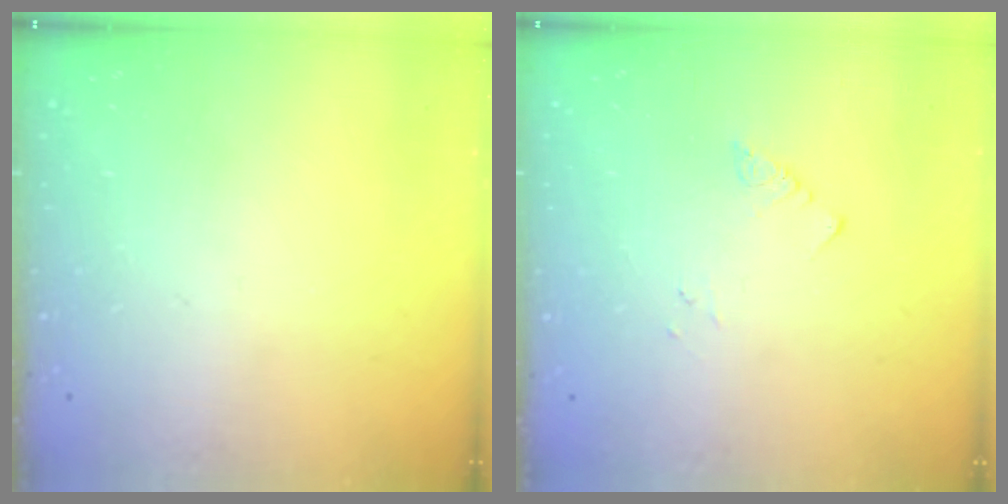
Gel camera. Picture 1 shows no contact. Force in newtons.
{"total": 1.9, "press": 1.9, "slide": 0.2}